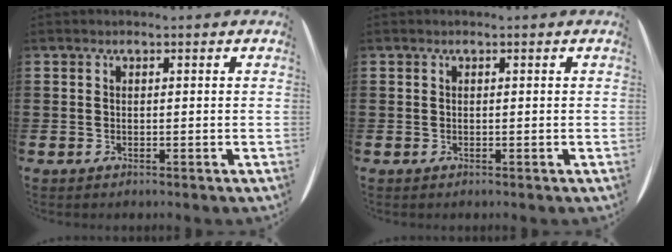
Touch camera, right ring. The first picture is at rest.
{"total": 0.0}